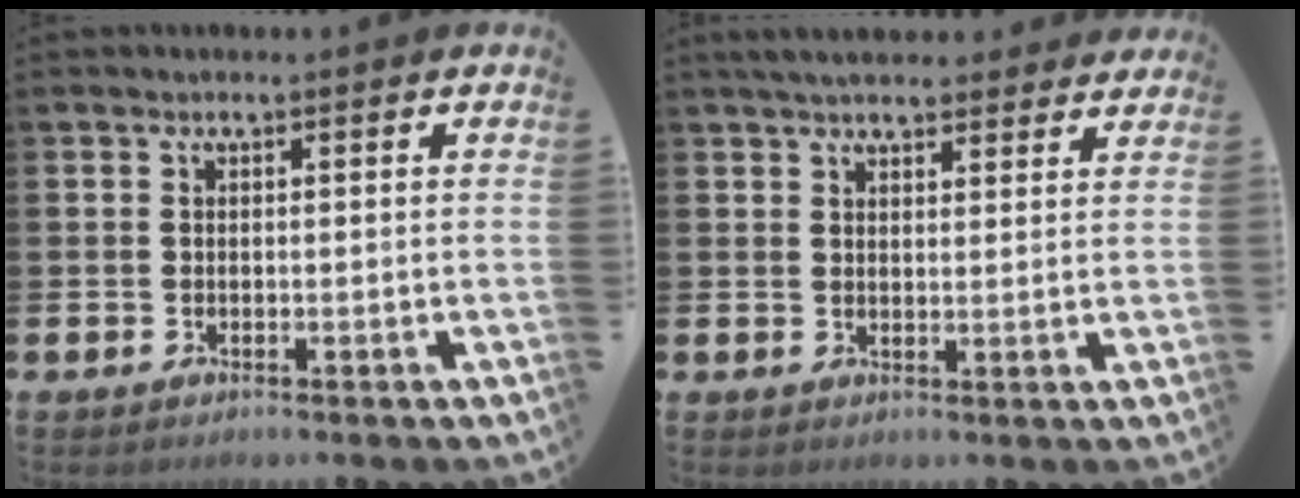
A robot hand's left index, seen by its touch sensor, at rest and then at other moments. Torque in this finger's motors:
{"motor_torque": [1.02, -1.12, 0.31, 0.06]}